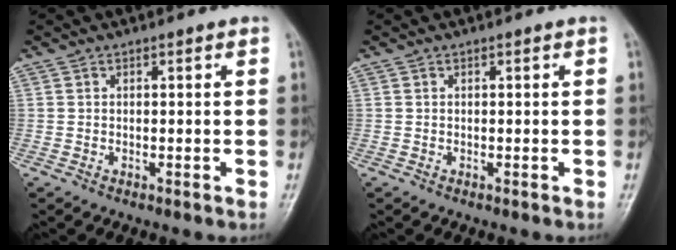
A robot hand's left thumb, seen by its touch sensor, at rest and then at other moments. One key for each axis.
{"total": 0.0}